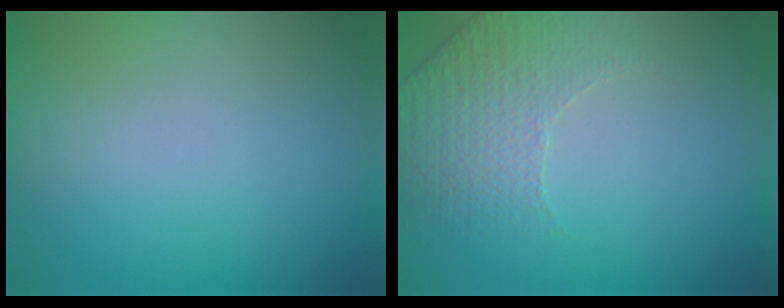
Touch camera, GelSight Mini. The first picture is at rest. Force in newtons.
{"total": 2.2, "press": 2.0, "slide": 1.0}